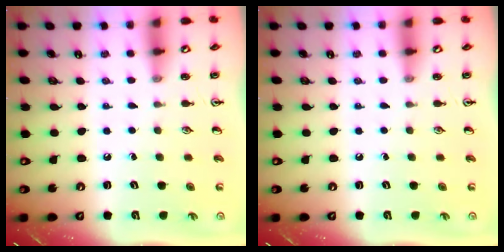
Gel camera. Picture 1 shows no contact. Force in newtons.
{"total": 0.0}